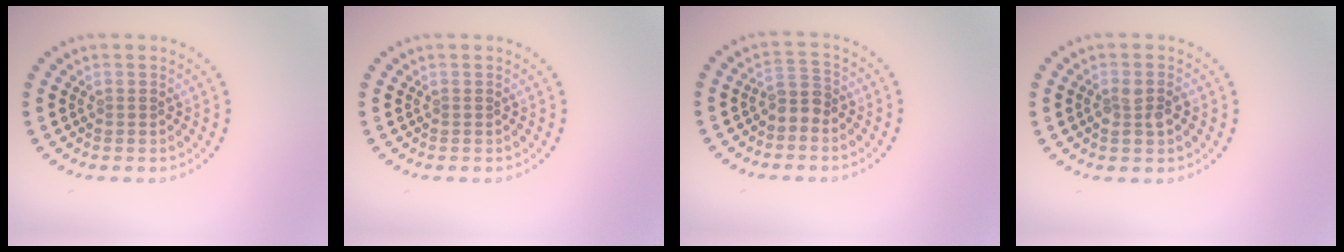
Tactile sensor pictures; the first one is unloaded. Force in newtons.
{"total": 0.0}
{"total": 2.0, "press": 1.6, "slide": 1.1}
{"total": 1.7, "press": 1.7, "slide": 0.3}